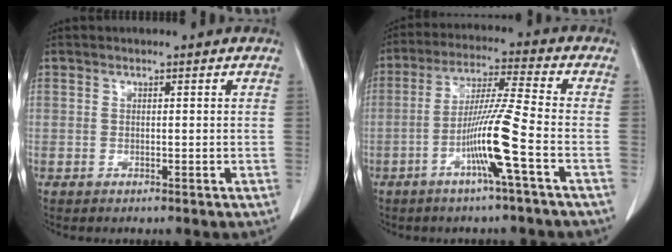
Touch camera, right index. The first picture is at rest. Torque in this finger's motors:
{"motor_torque": [1.44, 0.07, 0.77, 0.12]}